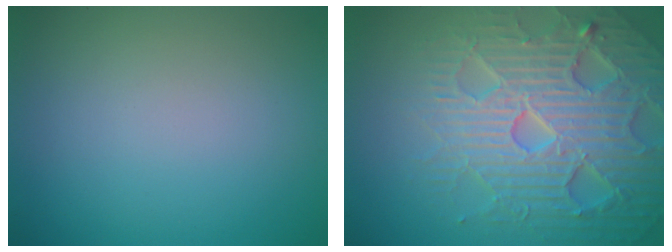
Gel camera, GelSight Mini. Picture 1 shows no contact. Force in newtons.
{"total": 7.6, "press": 7.4, "slide": 1.6}